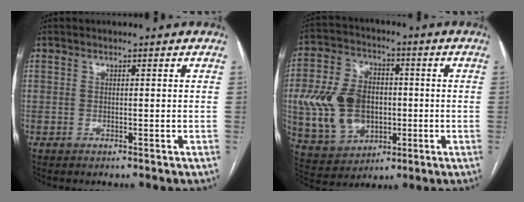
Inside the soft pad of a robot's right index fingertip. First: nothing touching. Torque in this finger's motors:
{"motor_torque": [1.39, -0.75, 0.56, 0.21]}